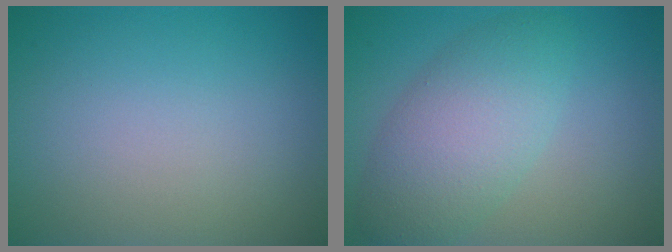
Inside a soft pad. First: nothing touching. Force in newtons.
{"total": 5.7, "press": 5.7, "slide": 0.0}